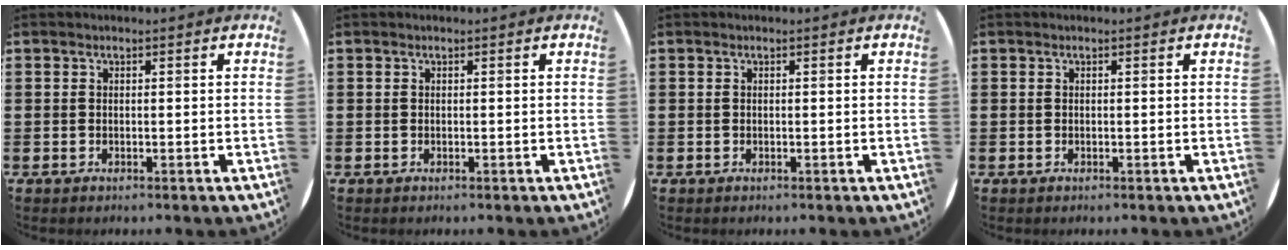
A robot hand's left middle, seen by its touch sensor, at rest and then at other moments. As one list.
[{"total": 0.0}, {"total": 0.0}, {"total": 0.0}]